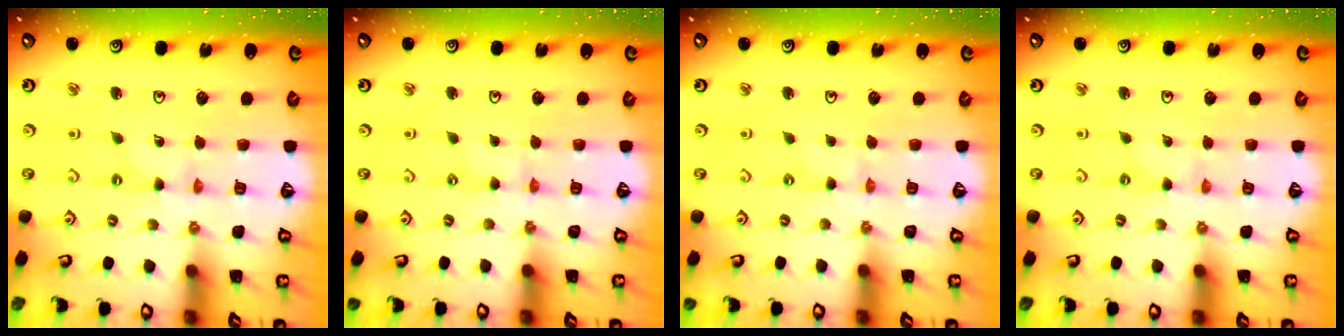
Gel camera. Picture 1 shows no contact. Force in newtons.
{"total": 1.3, "press": 1.3, "slide": 0.3}
{"total": 0.0}
{"total": 0.0}